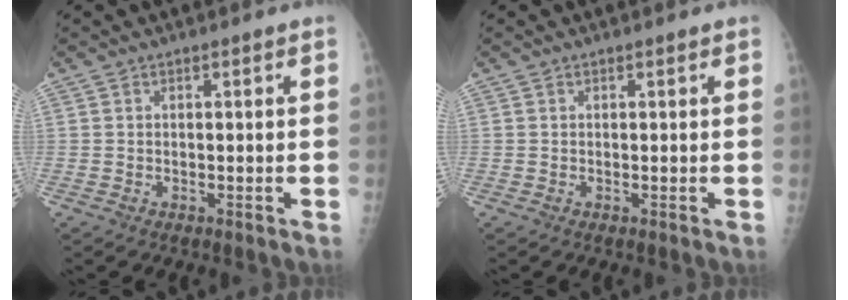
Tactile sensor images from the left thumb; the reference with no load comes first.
{"total": 0.0}